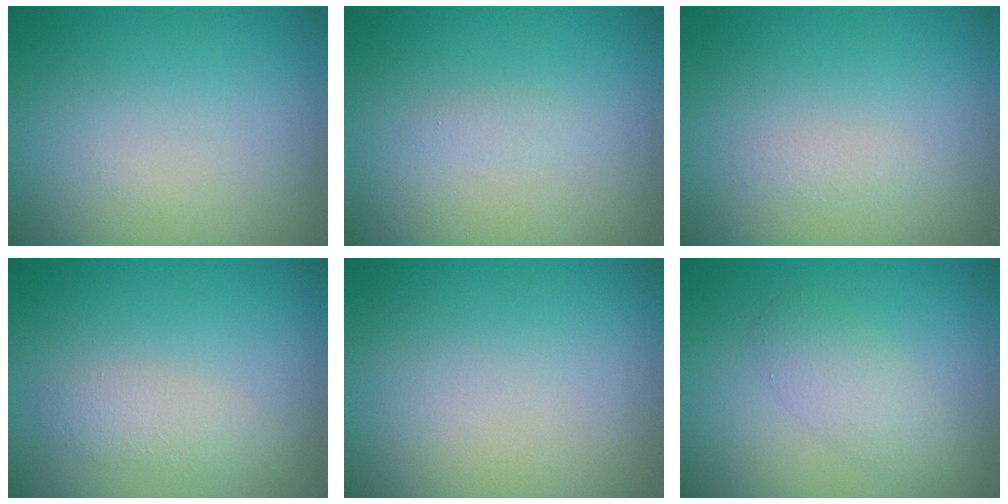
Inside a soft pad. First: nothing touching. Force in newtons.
{"total": 0.6, "press": 0.6, "slide": 0.0}
{"total": 0.8, "press": 0.8, "slide": 0.0}
{"total": 1.7, "press": 1.7, "slide": 0.1}
{"total": 0.0}
{"total": 2.6, "press": 2.6, "slide": 0.2}